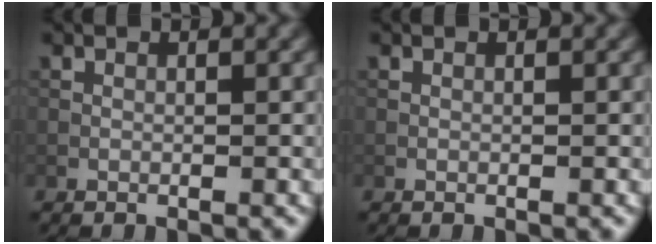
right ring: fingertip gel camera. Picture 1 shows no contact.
{"total": 0.0}